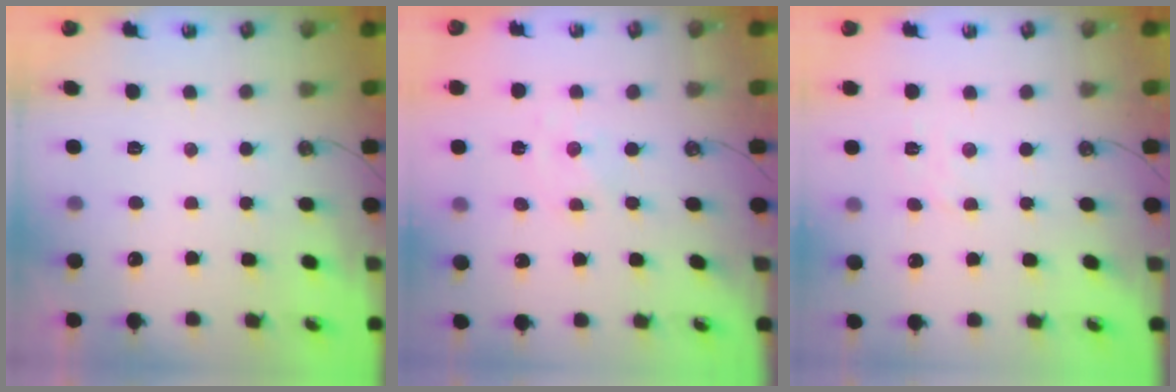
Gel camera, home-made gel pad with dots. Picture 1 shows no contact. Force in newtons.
{"total": 0.0}
{"total": 2.9, "press": 2.9, "slide": 0.4}